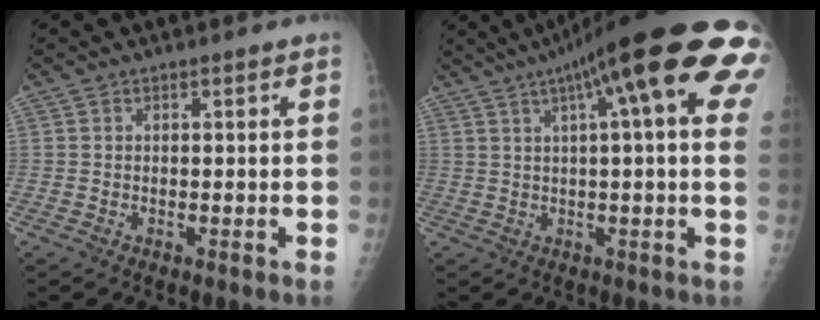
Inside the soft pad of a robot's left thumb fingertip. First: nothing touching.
{"total": 23.4, "force": [9.6, 4.4, 20.8], "torque": [-0.276, 0.034, 0.129]}